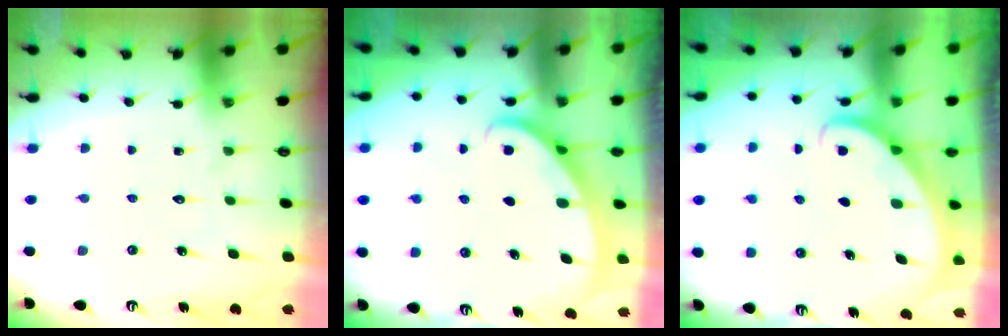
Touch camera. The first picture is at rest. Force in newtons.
{"total": 2.3, "press": 2.3, "slide": 0.2}
{"total": 2.5, "press": 2.5, "slide": 0.2}